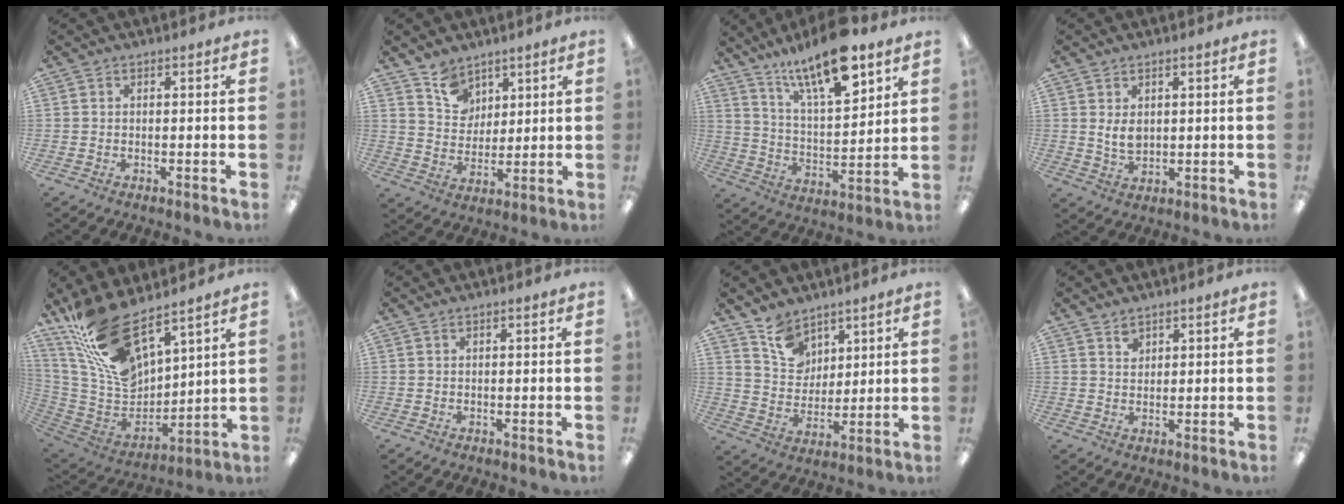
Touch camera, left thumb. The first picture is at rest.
{"total": 8.7, "force": [6.2, 5.8, 1.9], "torque": [-0.044, -0.027, 0.118]}
{"total": 17.3, "force": [12.2, 5.2, 11.2], "torque": [-0.184, -0.070, 0.200]}
{"total": 3.9, "force": [1.3, 2.3, 2.9], "torque": [-0.060, -0.003, 0.018]}
{"total": 20.2, "force": [14.7, 8.4, 11.0], "torque": [-0.229, -0.081, 0.270]}
{"total": 0.0}
{"total": 9.7, "force": [6.8, 6.3, 2.8], "torque": [-0.063, -0.028, 0.131]}
{"total": 2.3, "force": [1.9, 1.2, 0.4], "torque": [0.007, -0.011, 0.034]}